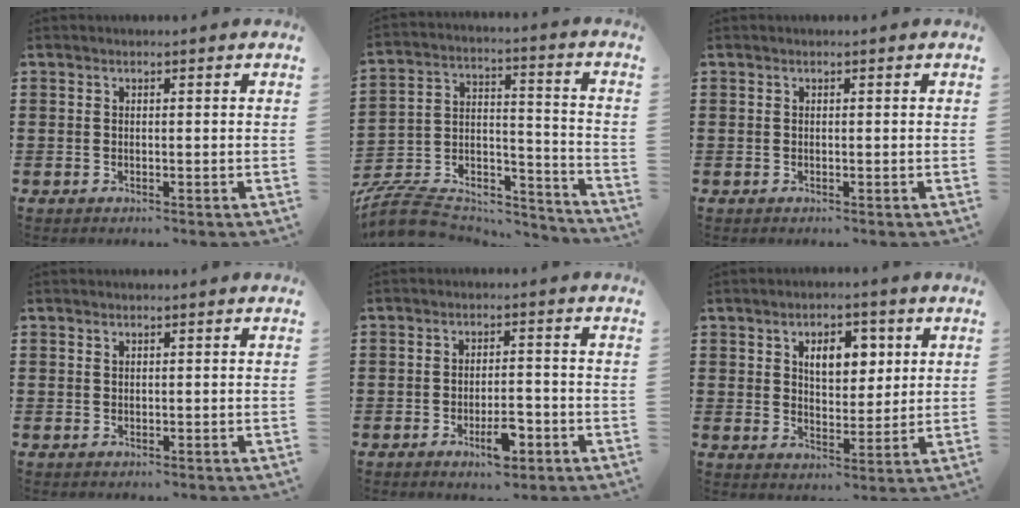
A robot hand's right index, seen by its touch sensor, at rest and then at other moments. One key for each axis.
{"total": 8.8, "fx": -8.1, "fy": 2.7, "fz": 2.3, "tx": -0.054, "ty": 0.008, "tz": -0.160}
{"total": 0.0}
{"total": 0.5, "fx": 0.3, "fy": 0.4, "fz": 0.2, "tx": -0.006, "ty": 0.002, "tz": 0.006}
{"total": 5.1, "fx": -2.5, "fy": 1.7, "fz": 4.1, "tx": -0.070, "ty": 0.003, "tz": -0.044}
{"total": 6.3, "fx": 2.5, "fy": 3.7, "fz": 4.4, "tx": -0.067, "ty": 0.002, "tz": 0.035}